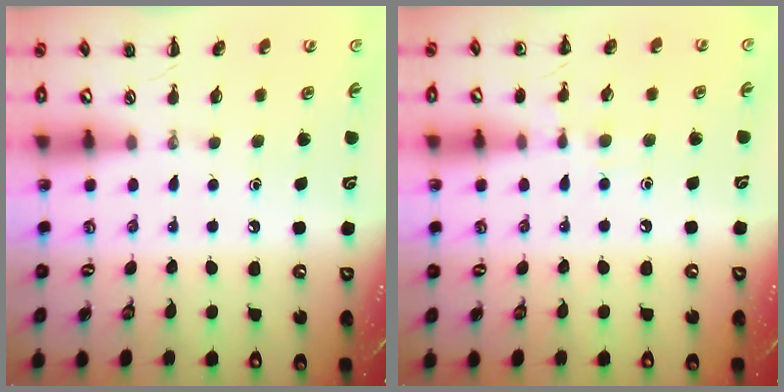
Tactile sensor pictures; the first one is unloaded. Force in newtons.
{"total": 6.3, "press": 6.0, "slide": 2.0}